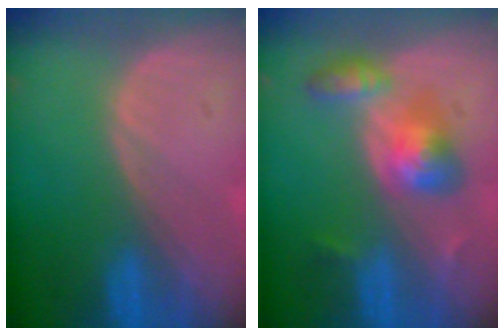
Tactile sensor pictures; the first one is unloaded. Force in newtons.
{"total": 5.7, "press": 5.6, "slide": 1.1}